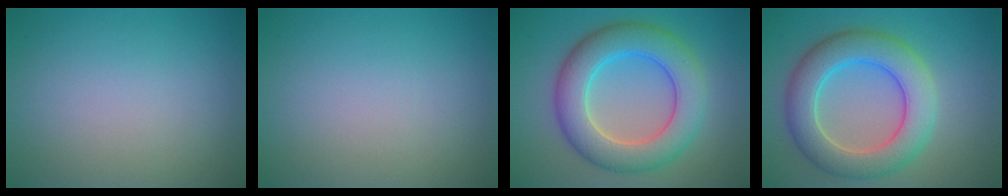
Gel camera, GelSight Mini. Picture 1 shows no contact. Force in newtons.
{"total": 0.0}
{"total": 7.9, "press": 7.9, "slide": 0.3}
{"total": 7.3, "press": 7.3, "slide": 0.3}